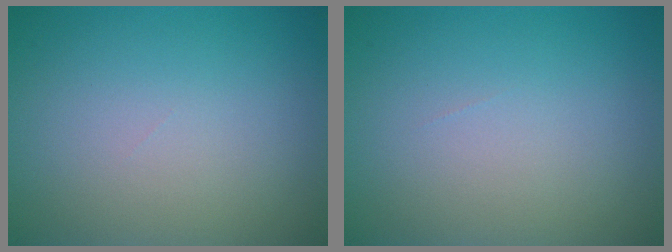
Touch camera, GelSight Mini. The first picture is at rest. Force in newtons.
{"total": 0.0}